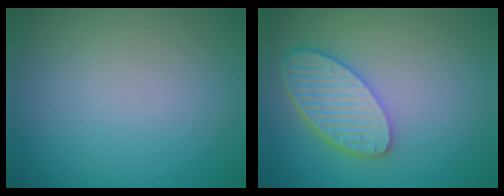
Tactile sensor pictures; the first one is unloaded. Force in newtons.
{"total": 5.6, "press": 4.6, "slide": 3.1}